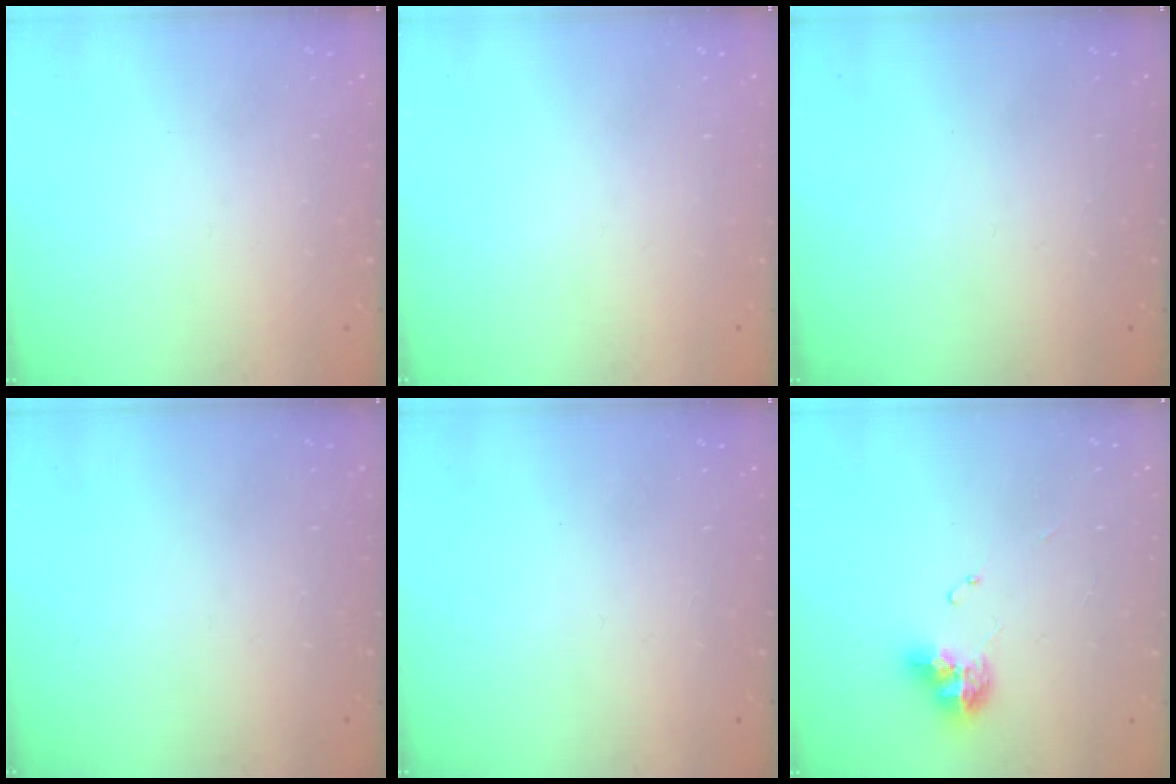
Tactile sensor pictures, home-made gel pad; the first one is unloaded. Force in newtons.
{"total": 0.0}
{"total": 0.0}
{"total": 0.0}
{"total": 0.0}
{"total": 9.1, "press": 9.0, "slide": 1.1}